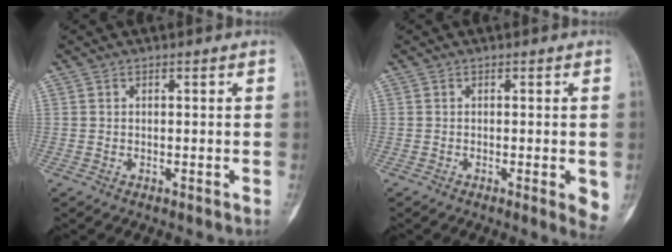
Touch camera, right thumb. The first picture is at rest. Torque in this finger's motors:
{"motor_torque": [-0.43, 0.22, -0.05, -0.01, 0.04]}